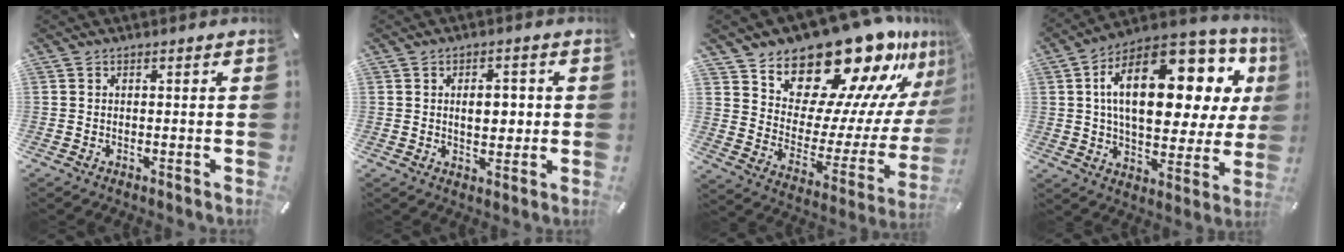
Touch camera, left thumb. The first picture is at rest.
{"total": 6.0, "force": [0.4, 3.9, 4.5], "torque": [-0.061, -0.003, -0.001]}
{"total": 23.1, "force": [20.2, 8.6, 7.4], "torque": [-0.095, -0.175, 0.344]}
{"total": 24.3, "force": [8.5, 11.8, 19.4], "torque": [-0.323, -0.044, 0.137]}